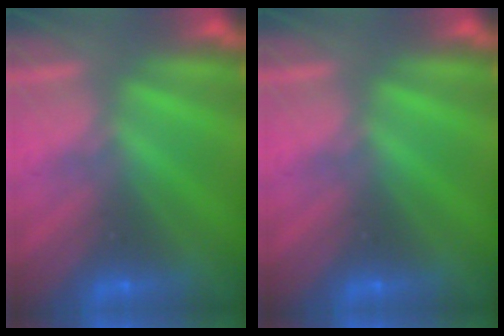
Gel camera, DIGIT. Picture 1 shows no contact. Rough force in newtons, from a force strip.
{"total": 0.0}